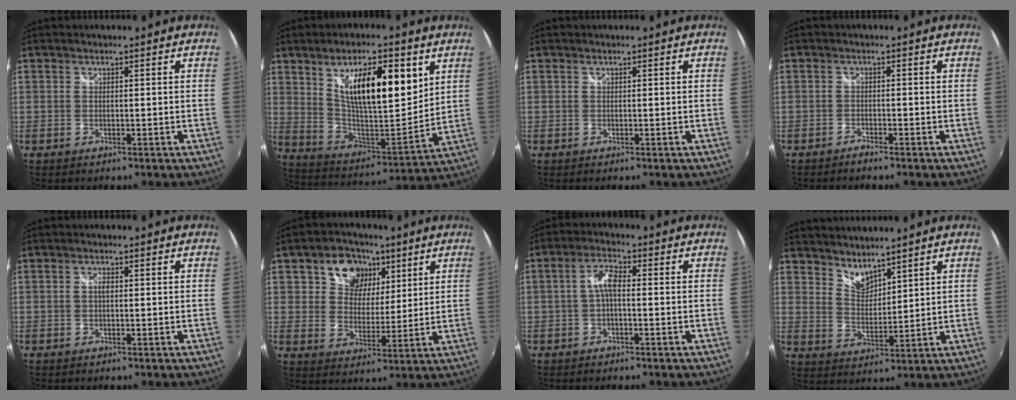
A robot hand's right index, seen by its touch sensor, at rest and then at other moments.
{"total": 18.9, "force": [8.1, 6.5, 15.8], "torque": [-0.255, -0.002, 0.148]}
{"total": 0.0}
{"total": 1.3, "force": [-1.3, 0.1, 0.4], "torque": [-0.014, -0.003, -0.026]}
{"total": 1.0, "force": [0.0, 0.5, 0.9], "torque": [-0.017, 0.004, -0.002]}
{"total": 11.1, "force": [5.3, 8.4, 5.0], "torque": [-0.100, 0.018, 0.091]}
{"total": 4.0, "force": [-0.6, 1.3, 3.7], "torque": [-0.076, 0.013, -0.012]}
{"total": 5.4, "force": [4.9, 1.4, 1.7], "torque": [-0.021, -0.004, 0.090]}